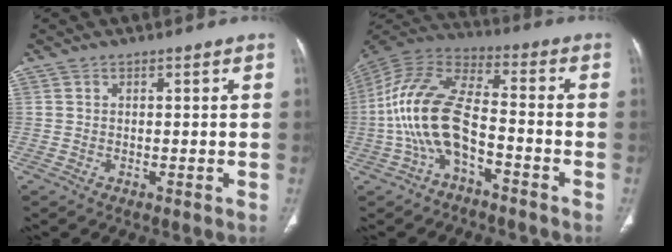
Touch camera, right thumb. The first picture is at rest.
{"total": 14.9, "force": [-4.6, 7.2, 12.2], "torque": [-0.257, 0.055, -0.090]}